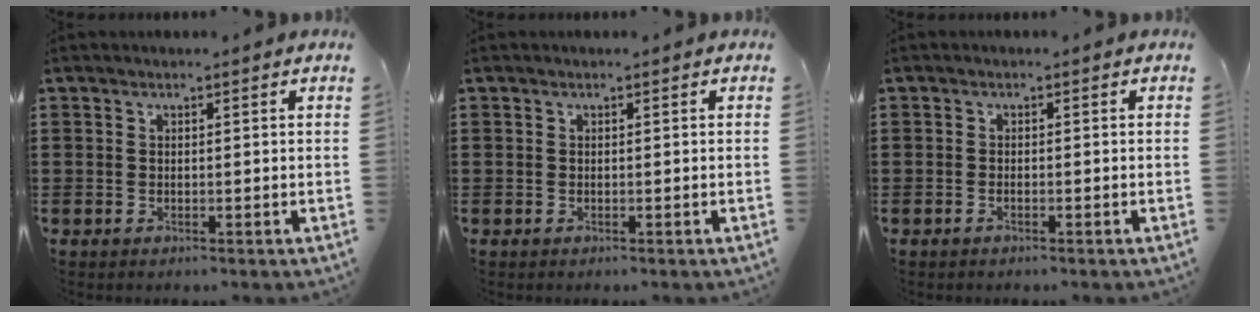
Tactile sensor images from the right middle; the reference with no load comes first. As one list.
[{"total": 0.0}, {"total": 0.6, "force": [-0.4, 0.1, 0.4], "torque": [-0.010, -0.003, -0.007]}]